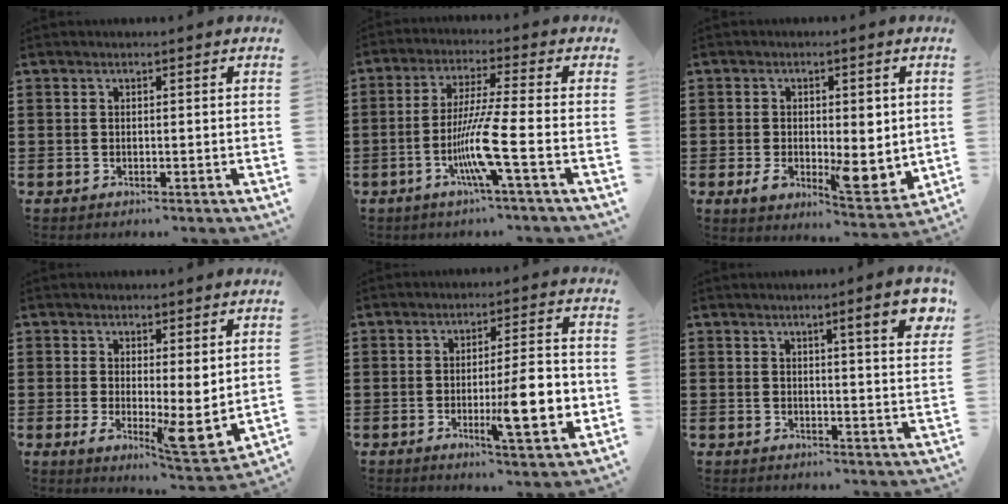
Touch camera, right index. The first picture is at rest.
{"total": 8.8, "force": [-3.2, -0.2, 8.2], "torque": [-0.165, -0.016, -0.065]}
{"total": 6.7, "force": [-0.7, 3.7, 5.5], "torque": [-0.074, 0.001, -0.012]}
{"total": 4.8, "force": [1.7, 1.4, 4.3], "torque": [-0.065, -0.034, 0.030]}
{"total": 11.4, "force": [-2.2, 2.5, 10.9], "torque": [-0.156, -0.012, -0.036]}
{"total": 7.0, "force": [3.9, 0.2, 5.8], "torque": [-0.087, -0.015, 0.057]}